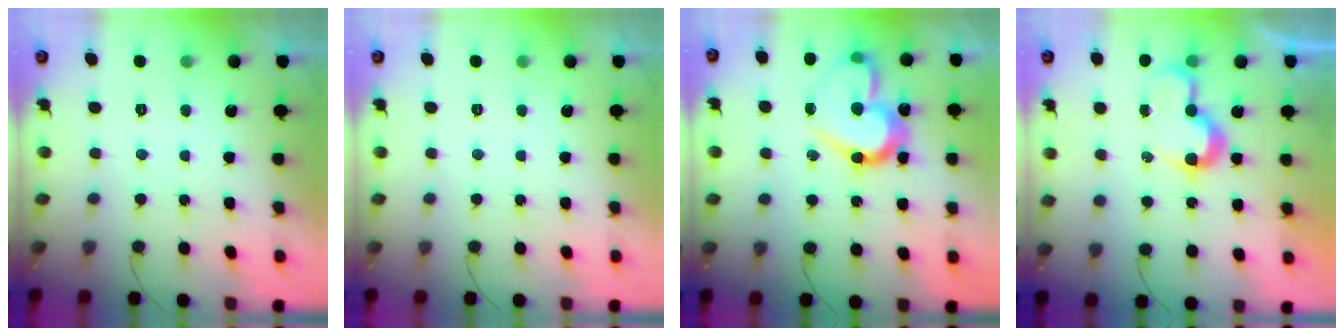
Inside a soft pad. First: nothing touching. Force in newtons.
{"total": 0.0}
{"total": 17.6, "press": 17.5, "slide": 1.6}
{"total": 7.6, "press": 7.6, "slide": 0.3}